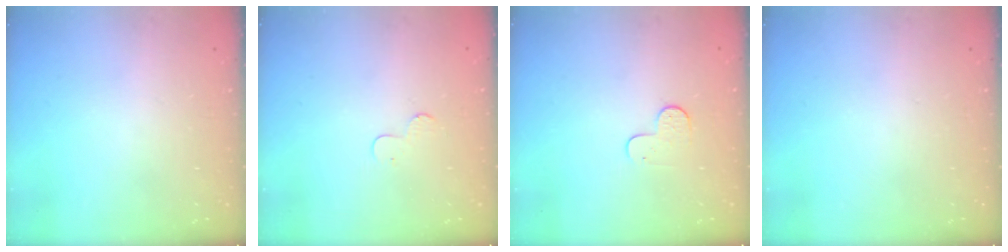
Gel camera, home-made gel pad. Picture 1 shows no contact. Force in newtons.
{"total": 3.6, "press": 3.6, "slide": 0.3}
{"total": 5.5, "press": 5.4, "slide": 0.6}
{"total": 0.0}